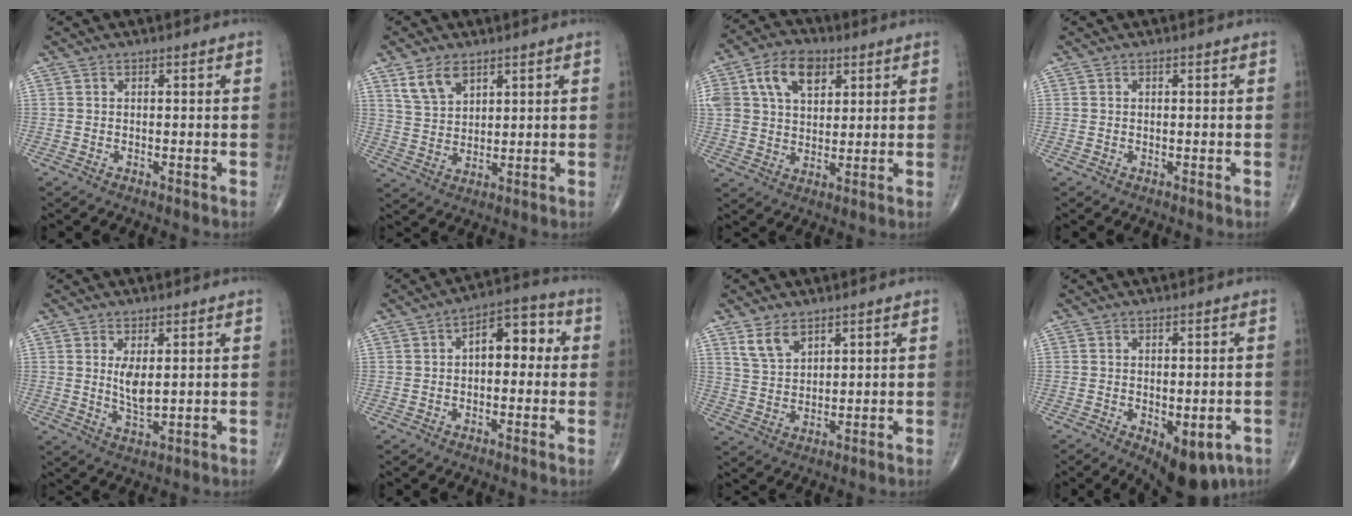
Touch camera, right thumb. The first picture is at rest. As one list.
[{"total": 6.3, "force": [3.8, 3.5, 3.5], "torque": [-0.057, -0.018, 0.083]}, {"total": 13.3, "force": [5.2, 8.9, 8.5], "torque": [-0.153, -0.001, 0.094]}, {"total": 0.0}, {"total": 4.6, "force": [1.1, 1.8, 4.1], "torque": [-0.072, -0.018, 0.028]}, {"total": 8.6, "force": [0.9, 4.9, 7.1], "torque": [-0.071, 0.031, 0.003]}, {"total": 5.3, "force": [3.5, 2.8, 2.9], "torque": [-0.046, -0.018, 0.076]}, {"total": 9.9, "force": [-4.2, 4.8, 7.5], "torque": [-0.088, 0.000, -0.049]}]